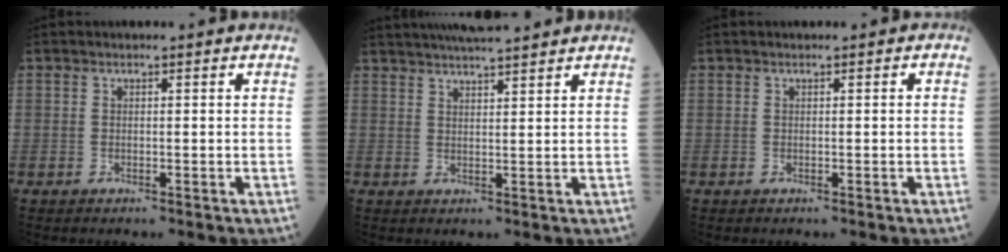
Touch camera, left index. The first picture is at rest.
{"total": 9.5, "force": [8.5, 0.6, 4.3], "torque": [-0.070, 0.027, 0.123]}
{"total": 0.0}